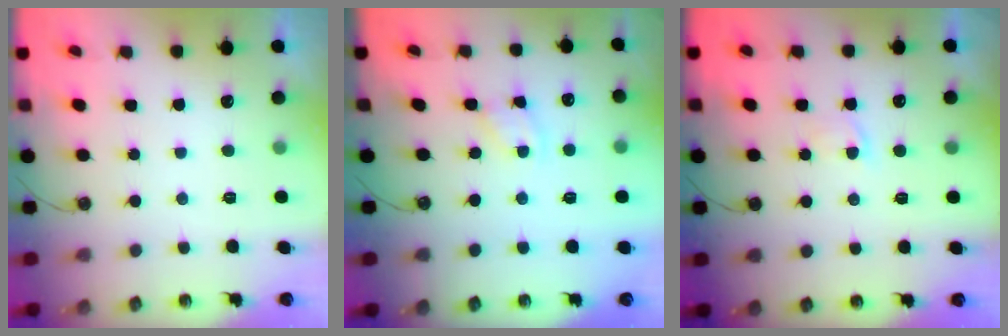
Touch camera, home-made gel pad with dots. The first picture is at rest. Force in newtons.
{"total": 1.9, "press": 1.8, "slide": 0.3}
{"total": 1.6, "press": 1.6, "slide": 0.3}